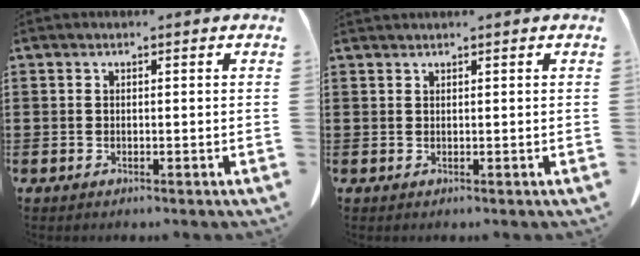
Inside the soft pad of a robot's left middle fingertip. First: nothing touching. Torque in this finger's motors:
{"motor_torque": [0.03, 0.00, 0.03, 0.03]}